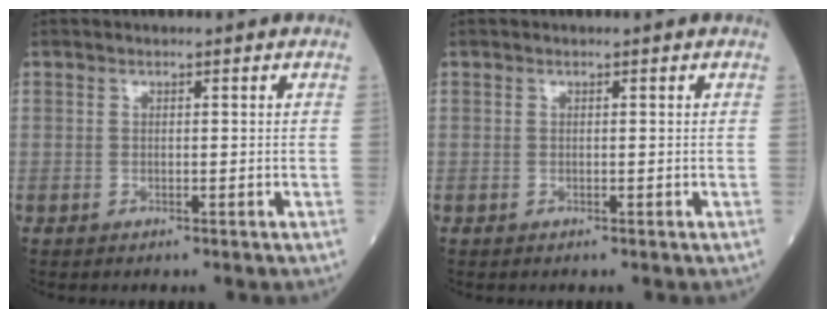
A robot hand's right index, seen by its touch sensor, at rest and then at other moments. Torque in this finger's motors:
{"motor_torque": [0.00, 0.00, 0.00, -0.01]}